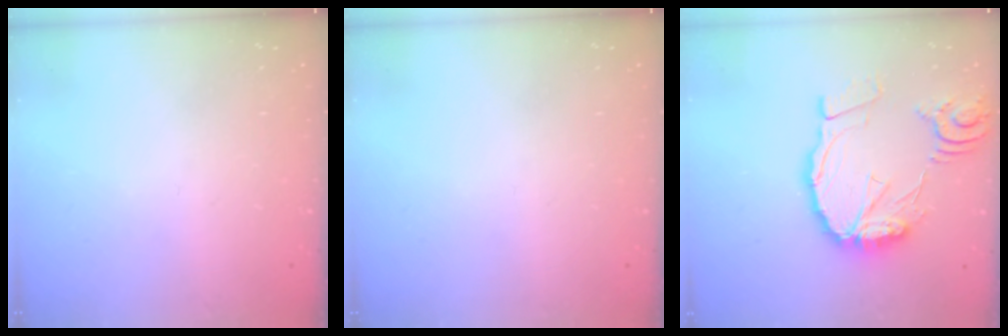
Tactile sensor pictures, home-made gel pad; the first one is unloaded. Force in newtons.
{"total": 0.0}
{"total": 16.8, "press": 16.7, "slide": 1.8}